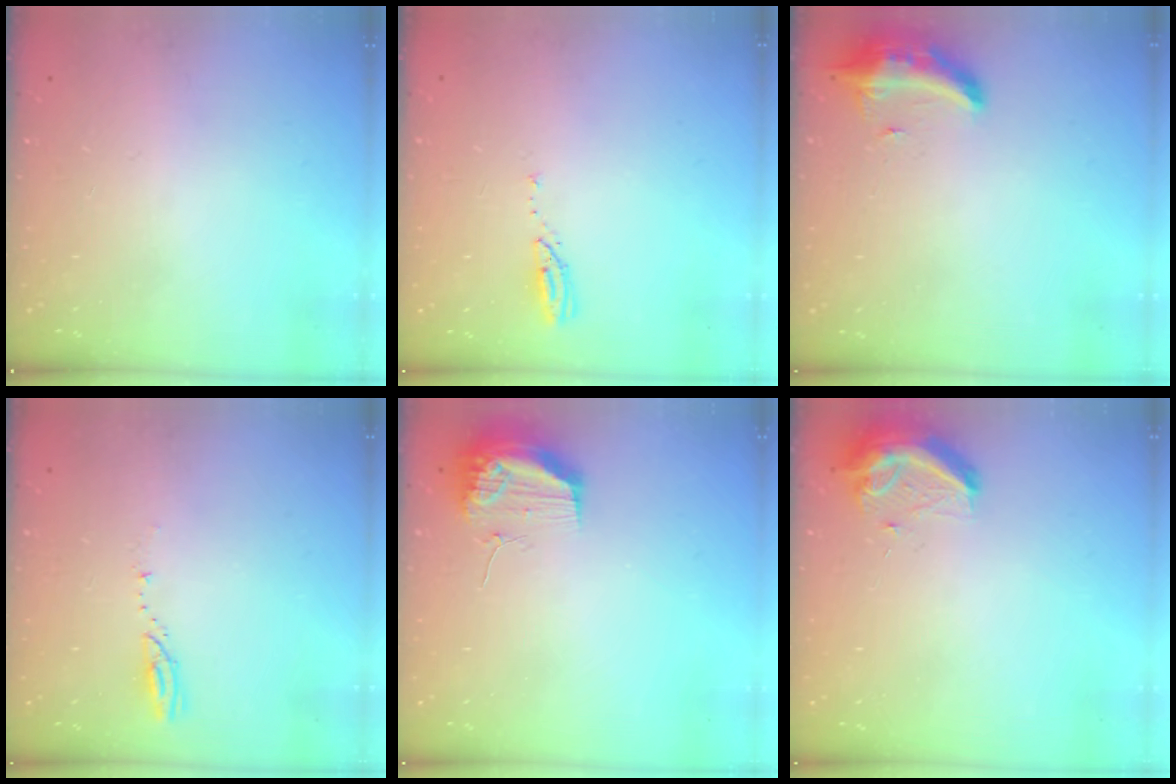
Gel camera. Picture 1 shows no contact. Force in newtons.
{"total": 3.0, "press": 2.9, "slide": 0.3}
{"total": 12.2, "press": 9.7, "slide": 7.4}
{"total": 3.2, "press": 3.2, "slide": 0.4}
{"total": 13.8, "press": 11.9, "slide": 6.9}
{"total": 9.2, "press": 9.2, "slide": 0.3}